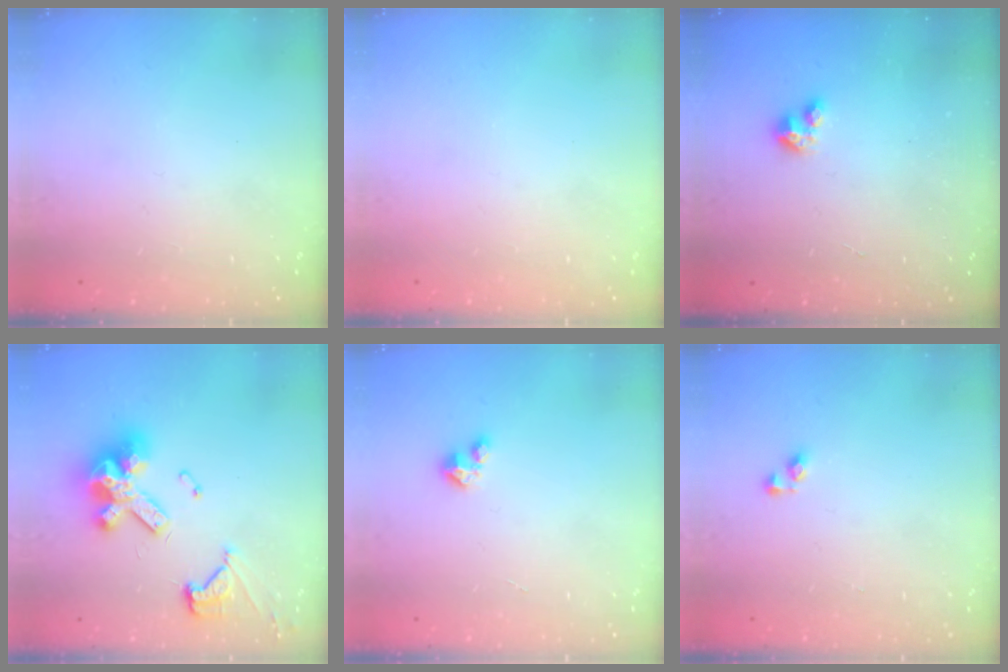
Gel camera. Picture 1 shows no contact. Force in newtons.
{"total": 0.0}
{"total": 2.9, "press": 2.9, "slide": 0.2}
{"total": 15.0, "press": 14.9, "slide": 1.6}
{"total": 1.5, "press": 1.5, "slide": 0.2}
{"total": 3.1, "press": 3.1, "slide": 0.2}